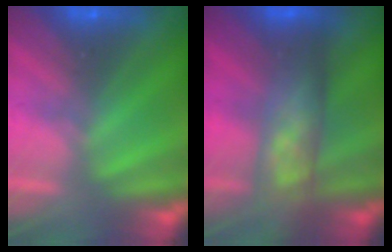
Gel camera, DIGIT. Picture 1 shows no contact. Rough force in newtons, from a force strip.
{"total": 7.7}